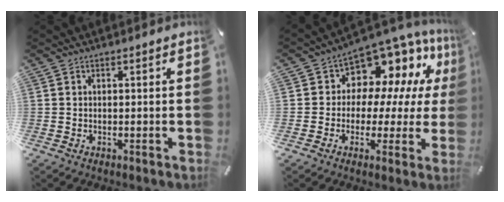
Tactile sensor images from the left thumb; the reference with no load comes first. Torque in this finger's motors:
{"motor_torque": [0.03, 0.86, 0.17, 0.18, 0.01]}